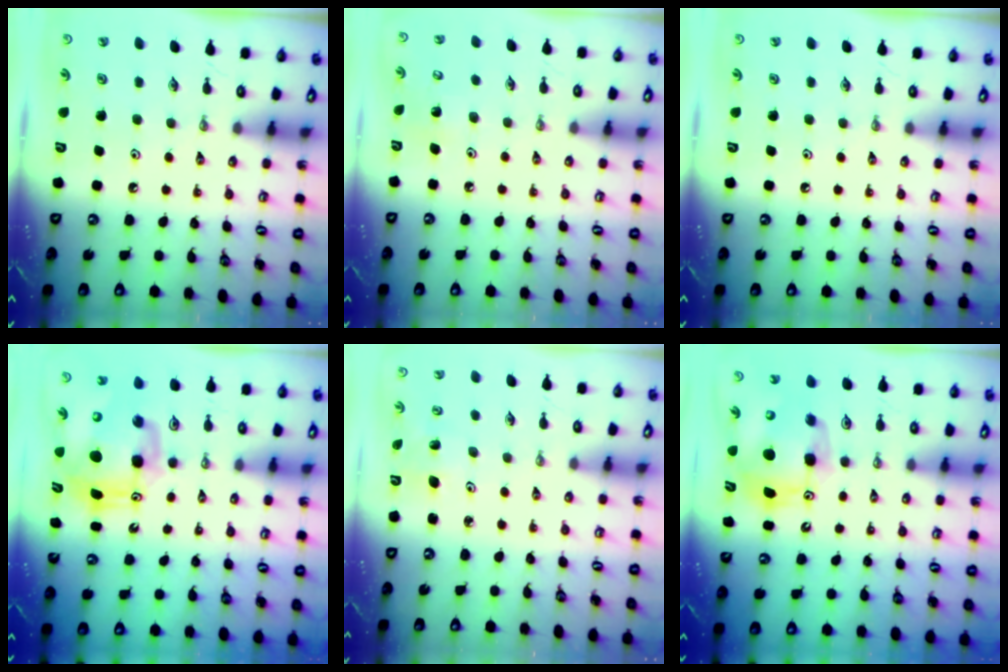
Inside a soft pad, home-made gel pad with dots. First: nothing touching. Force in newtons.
{"total": 3.4, "press": 3.4, "slide": 0.4}
{"total": 0.0}
{"total": 11.0, "press": 10.9, "slide": 1.8}
{"total": 2.0, "press": 2.0, "slide": 0.1}
{"total": 12.4, "press": 12.3, "slide": 2.1}